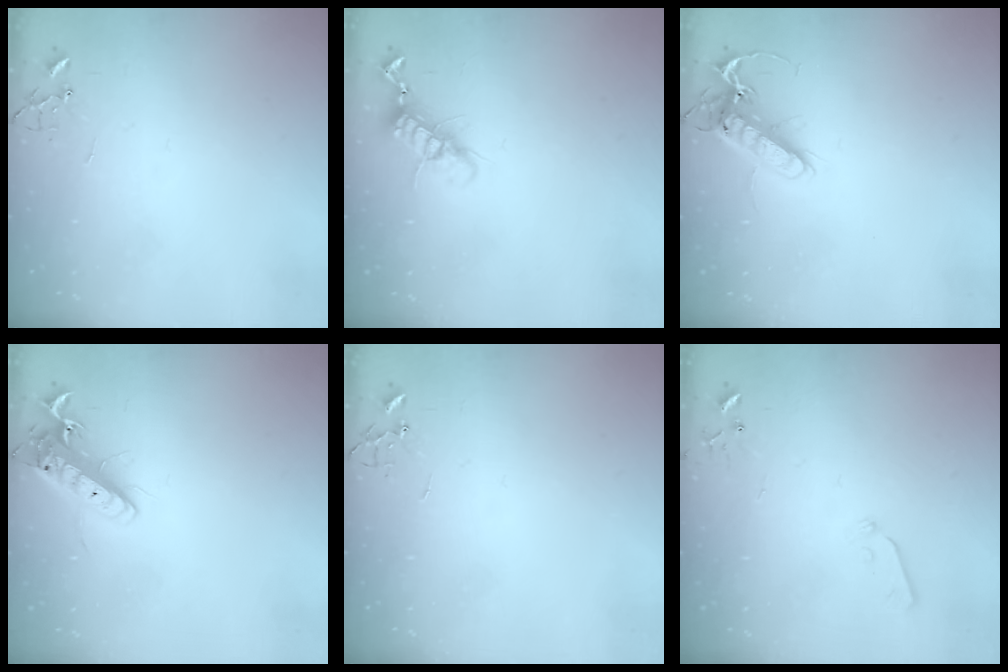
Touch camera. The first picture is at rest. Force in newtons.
{"total": 11.1, "press": 11.1, "slide": 0.7}
{"total": 14.4, "press": 14.2, "slide": 2.2}
{"total": 13.5, "press": 13.3, "slide": 2.3}
{"total": 0.0}
{"total": 5.8, "press": 5.8, "slide": 0.5}